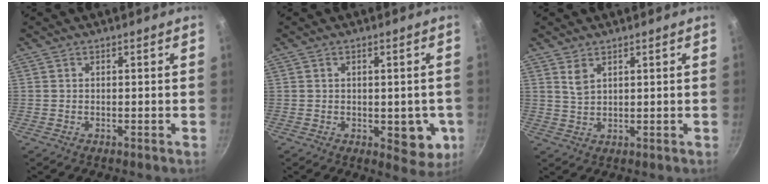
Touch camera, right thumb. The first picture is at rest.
{"total": 7.9, "force": [-1.4, 4.1, 6.6], "torque": [-0.044, 0.001, -0.010]}
{"total": 2.9, "force": [1.7, 1.5, 1.8], "torque": [-0.035, -0.010, 0.037]}